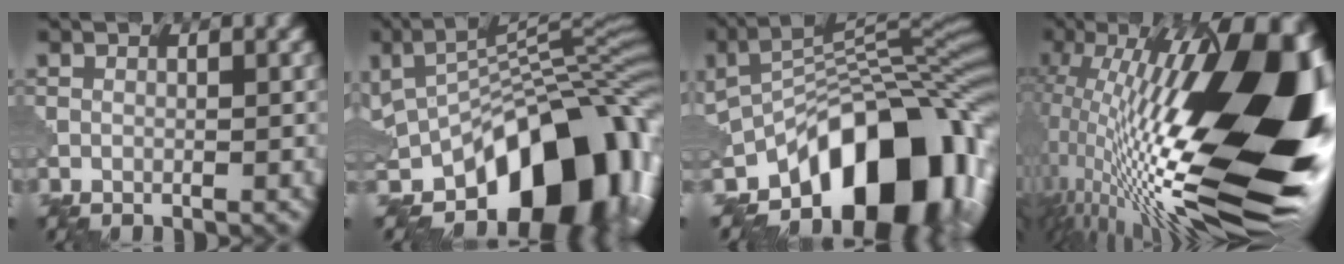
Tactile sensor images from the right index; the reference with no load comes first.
{"total": 15.1, "force": [-5.7, 8.5, 11.1], "torque": [-0.145, 0.015, -0.093]}
{"total": 14.1, "force": [-6.4, 8.0, 9.7], "torque": [-0.129, 0.012, -0.097]}
{"total": 20.4, "force": [0.8, 7.3, 19.0], "torque": [-0.312, 0.015, 0.011]}